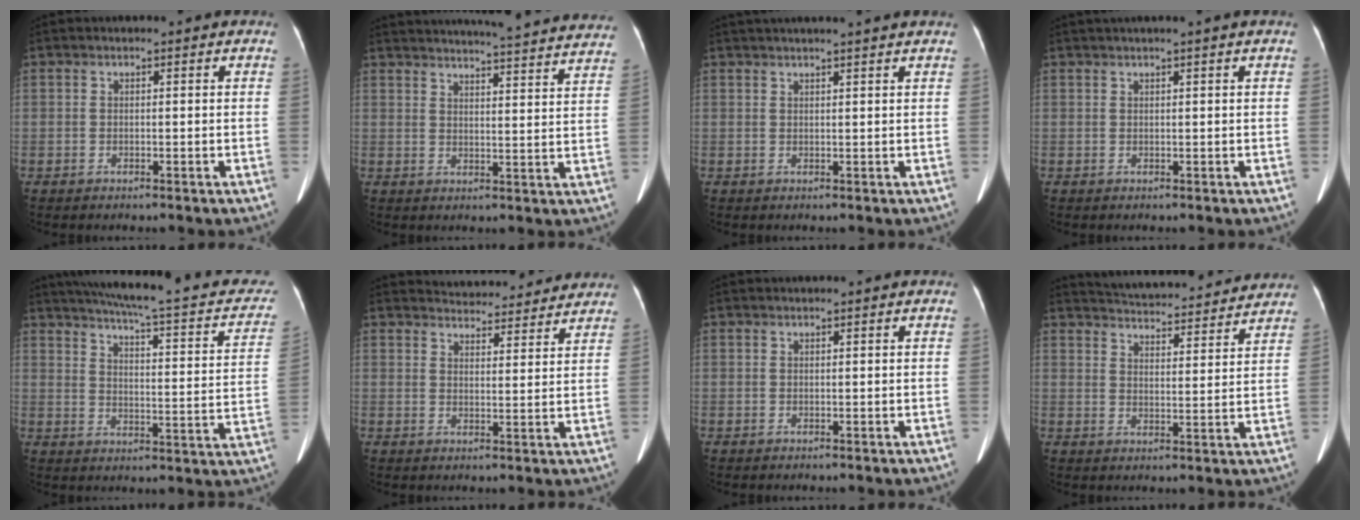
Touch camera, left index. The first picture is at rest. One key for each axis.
{"total": 30.6, "fx": 28.9, "fy": 2.2, "fz": 9.6, "tx": -0.152, "ty": -0.057, "tz": 0.342}
{"total": 7.8, "fx": 6.8, "fy": -0.8, "fz": 3.8, "tx": -0.052, "ty": 0.033, "tz": 0.083}
{"total": 1.6, "fx": 1.1, "fy": -0.6, "fz": 1.0, "tx": -0.020, "ty": 0.005, "tz": 0.029}
{"total": 23.9, "fx": 19.2, "fy": 4.8, "fz": 13.4, "tx": -0.187, "ty": 0.004, "tz": 0.228}
{"total": 12.5, "fx": 12.0, "fy": 2.6, "fz": 2.5, "tx": -0.019, "ty": 0.011, "tz": 0.145}
{"total": 0.0}
{"total": 18.7, "fx": 17.6, "fy": 3.0, "fz": 5.6, "tx": -0.088, "ty": 0.015, "tz": 0.234}